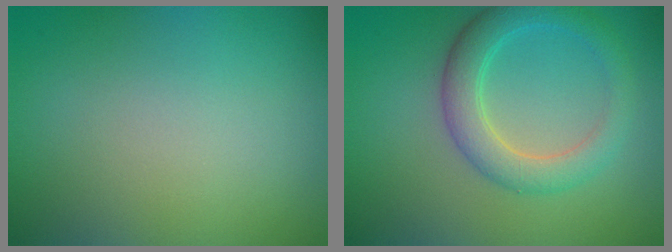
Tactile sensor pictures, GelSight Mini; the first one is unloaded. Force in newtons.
{"total": 4.0, "press": 4.0, "slide": 0.3}